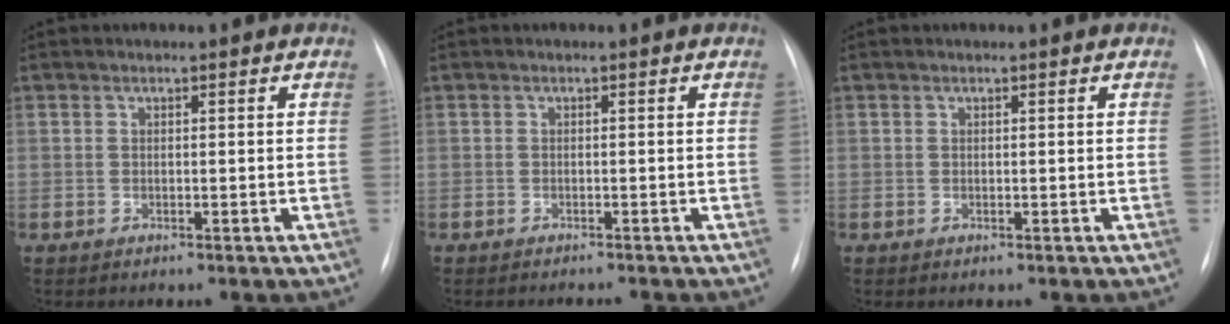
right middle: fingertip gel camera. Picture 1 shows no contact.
{"total": 2.3, "force": [-2.3, 0.0, 0.2], "torque": [0.003, -0.005, -0.029]}
{"total": 0.0}